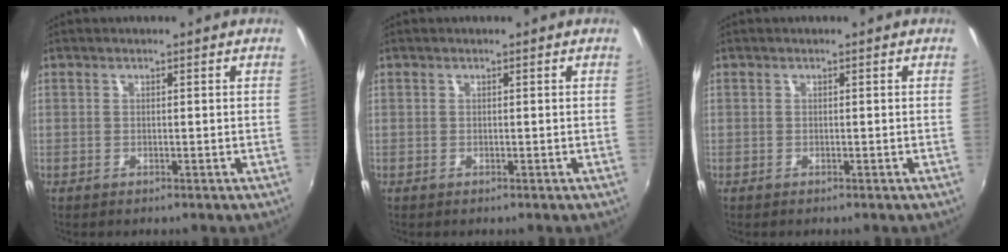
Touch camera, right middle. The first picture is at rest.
{"total": 0.0}
{"total": 0.0}